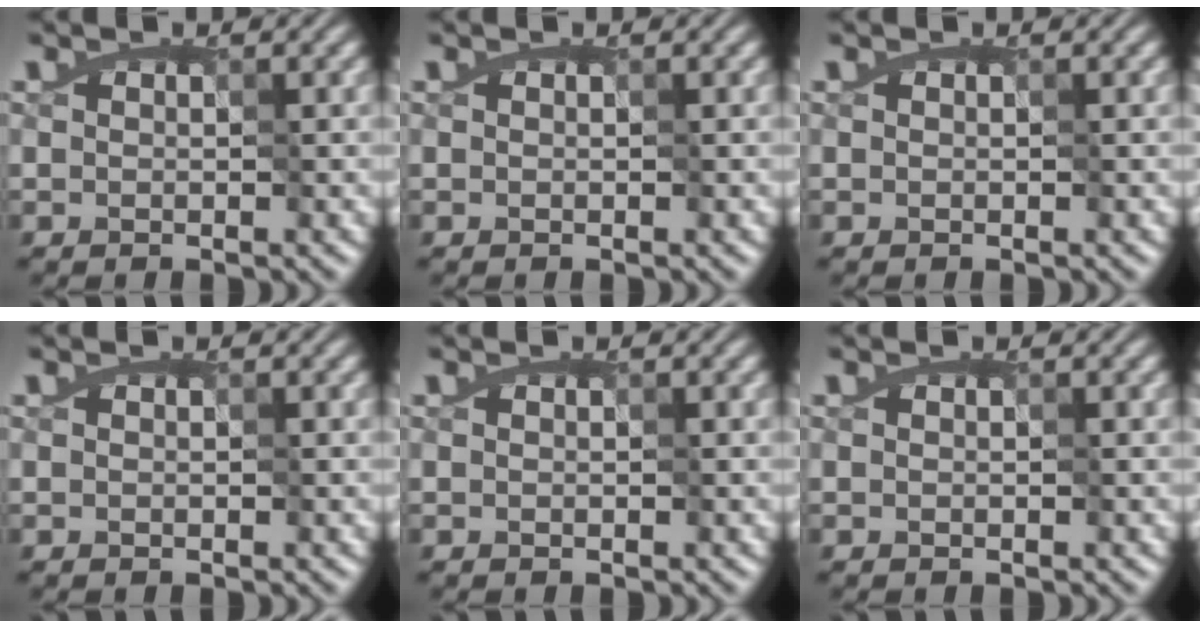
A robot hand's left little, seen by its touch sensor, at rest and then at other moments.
{"total": 0.0}
{"total": 0.0}
{"total": 0.0}
{"total": 0.0}
{"total": 0.0}